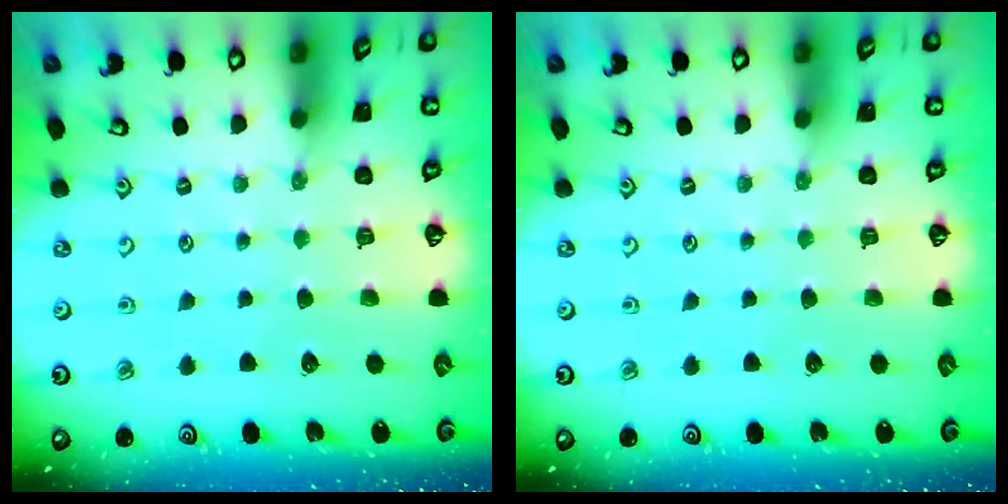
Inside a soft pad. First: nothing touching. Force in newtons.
{"total": 0.0}